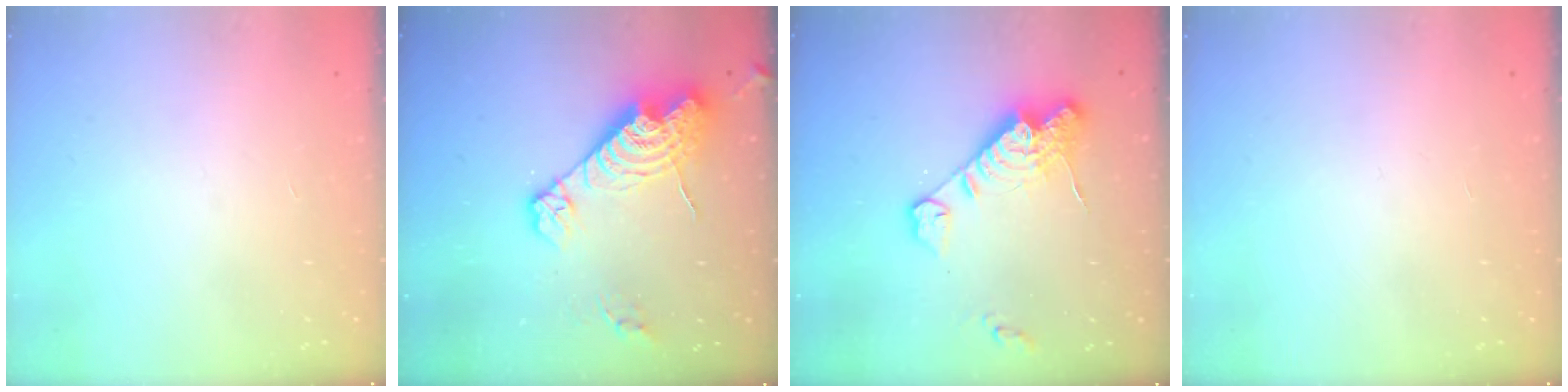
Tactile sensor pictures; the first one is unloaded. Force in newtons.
{"total": 16.2, "press": 16.1, "slide": 1.3}
{"total": 14.1, "press": 14.0, "slide": 1.5}
{"total": 0.0}